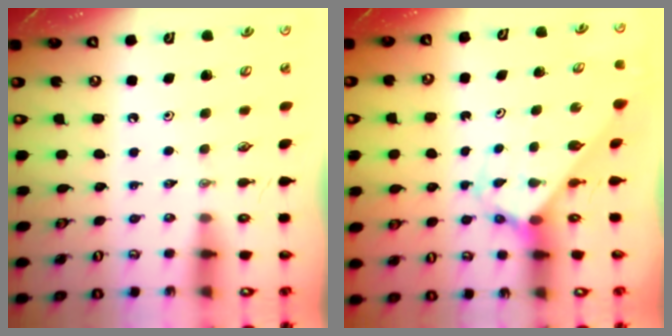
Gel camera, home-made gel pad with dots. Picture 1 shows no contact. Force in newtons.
{"total": 2.9, "press": 2.9, "slide": 0.3}